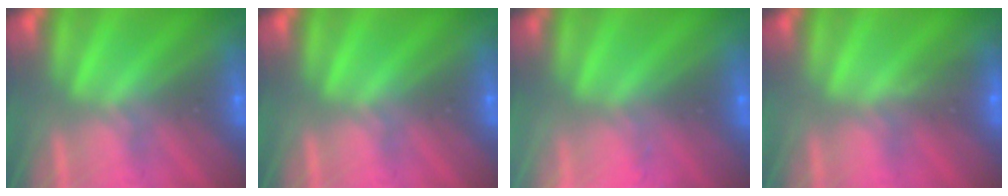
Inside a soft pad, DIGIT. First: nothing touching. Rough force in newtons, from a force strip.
{"total": 0.0}
{"total": 8.5}
{"total": 2.9}